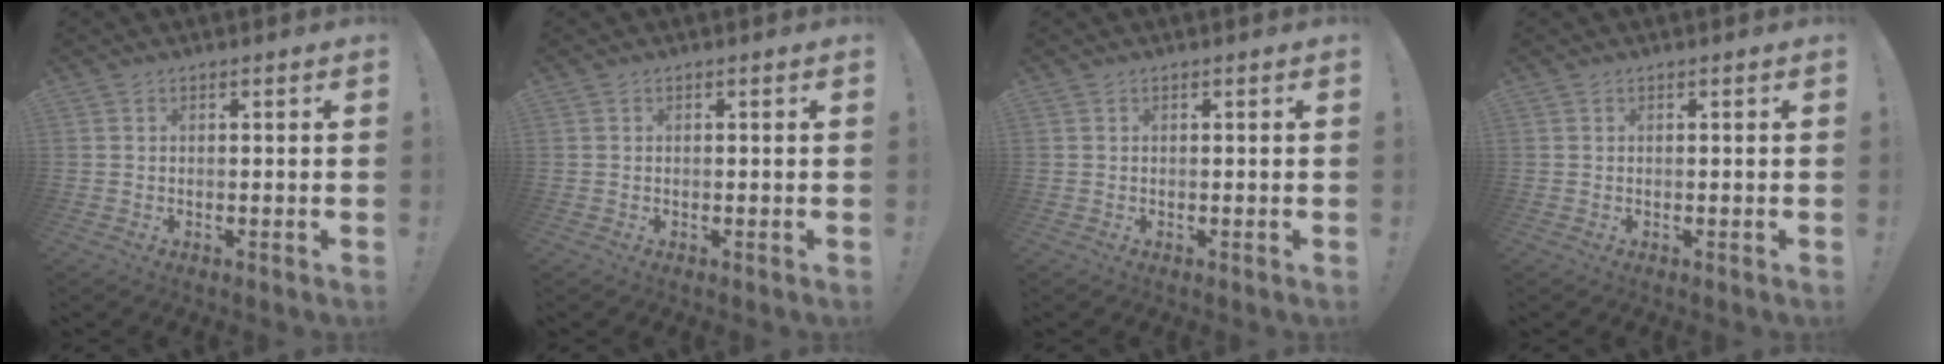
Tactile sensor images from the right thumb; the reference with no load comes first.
{"total": 0.0}
{"total": 0.0}
{"total": 0.0}